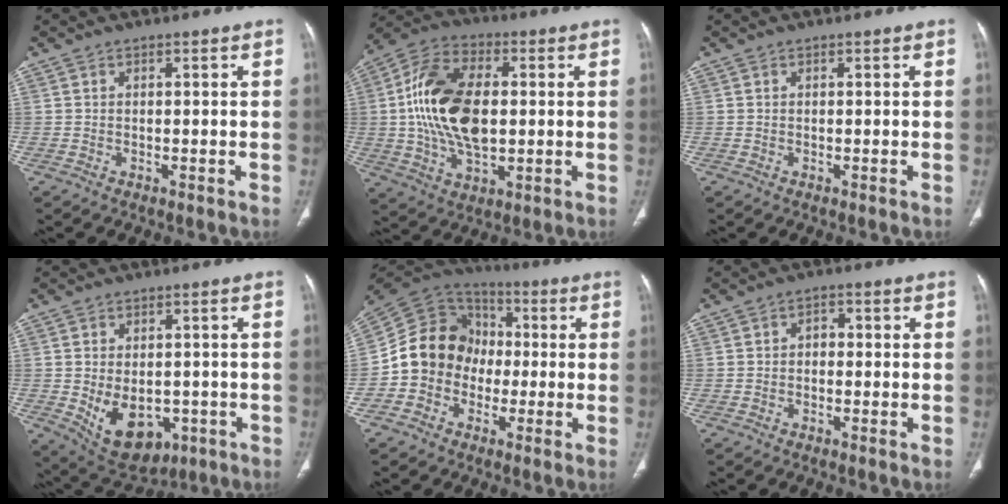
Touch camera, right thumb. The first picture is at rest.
{"total": 17.9, "force": [0.9, 10.3, 14.6], "torque": [-0.274, 0.014, 0.016]}
{"total": 0.0}
{"total": 11.7, "force": [-3.0, 7.9, 8.1], "torque": [-0.102, 0.002, -0.020]}
{"total": 14.0, "force": [-2.3, 12.3, 6.2], "torque": [-0.082, 0.042, -0.052]}
{"total": 2.1, "force": [-0.2, 1.6, 1.3], "torque": [-0.005, 0.010, -0.011]}